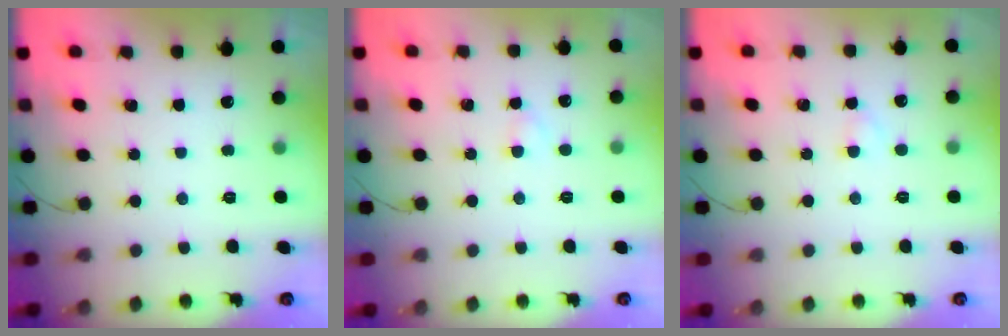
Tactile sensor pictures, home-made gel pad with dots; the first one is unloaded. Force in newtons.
{"total": 1.8, "press": 1.6, "slide": 0.8}
{"total": 1.8, "press": 1.6, "slide": 0.8}